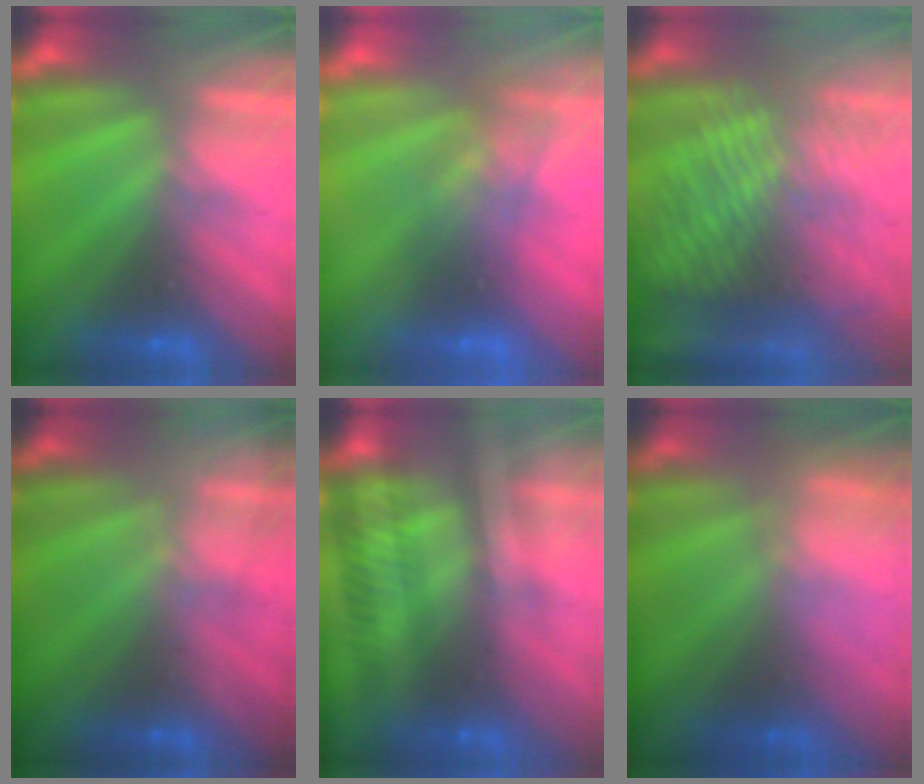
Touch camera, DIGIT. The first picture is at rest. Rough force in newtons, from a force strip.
{"total": 2.7}
{"total": 8.8}
{"total": 1.3}
{"total": 2.4}
{"total": 8.5}